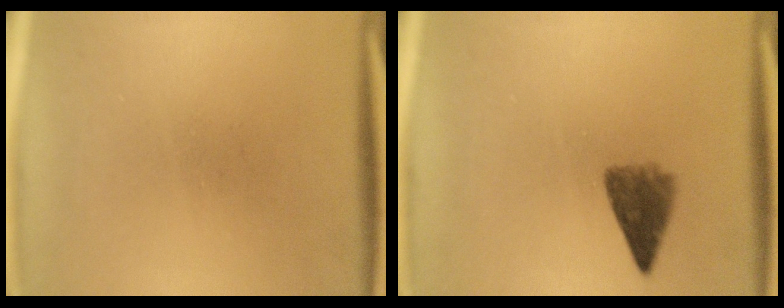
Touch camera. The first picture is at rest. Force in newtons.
{"total": 4.2}